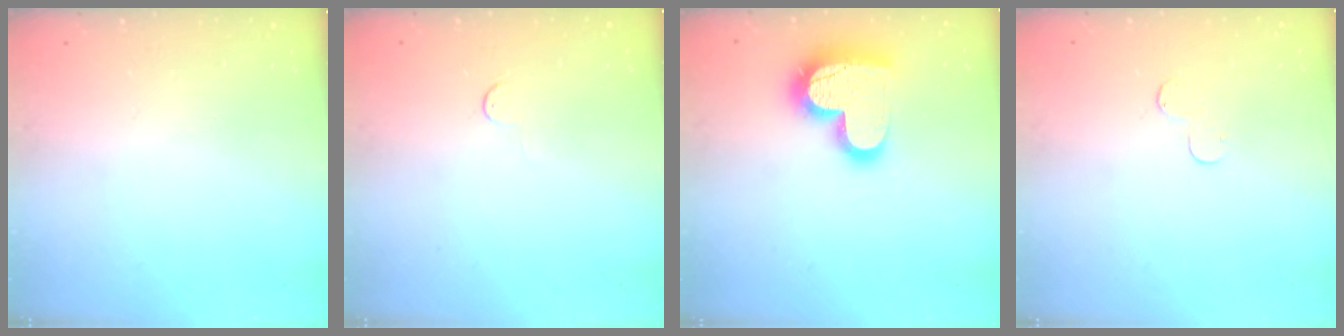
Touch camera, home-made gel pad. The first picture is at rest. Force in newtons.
{"total": 2.8, "press": 2.8, "slide": 0.4}
{"total": 17.0, "press": 16.9, "slide": 1.3}
{"total": 3.7, "press": 3.7, "slide": 0.3}